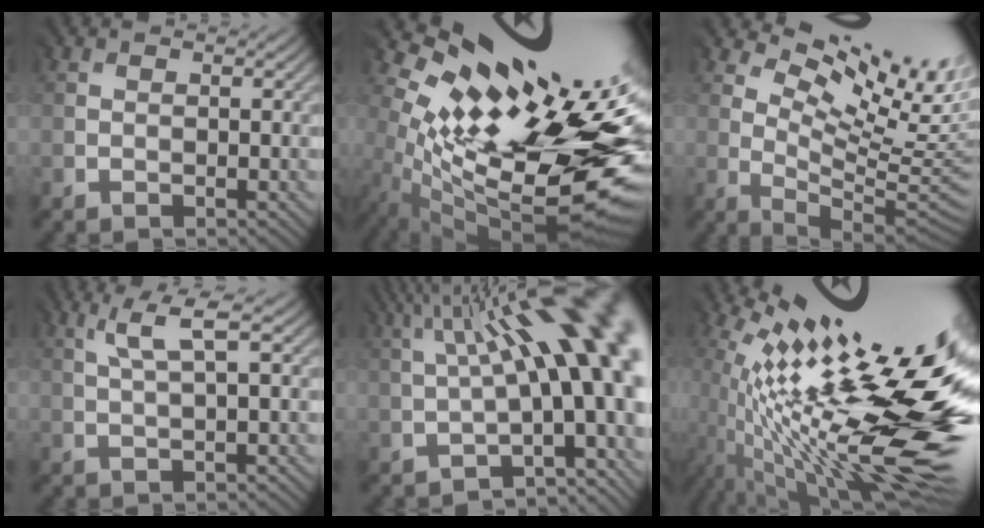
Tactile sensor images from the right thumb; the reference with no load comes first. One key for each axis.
{"total": 15.8, "fx": 2.2, "fy": 6.2, "fz": 14.4, "tx": -0.245, "ty": -0.008, "tz": 0.050}
{"total": 11.5, "fx": 7.4, "fy": 3.7, "fz": 8.0, "tx": -0.157, "ty": 0.000, "tz": 0.124}
{"total": 3.3, "fx": 1.3, "fy": 0.1, "fz": 3.0, "tx": -0.057, "ty": 0.007, "tz": 0.038}
{"total": 14.3, "fx": 1.6, "fy": 4.0, "fz": 13.6, "tx": -0.181, "ty": 0.024, "tz": 0.036}
{"total": 18.1, "fx": -1.1, "fy": 4.3, "fz": 17.6, "tx": -0.284, "ty": -0.003, "tz": -0.013}